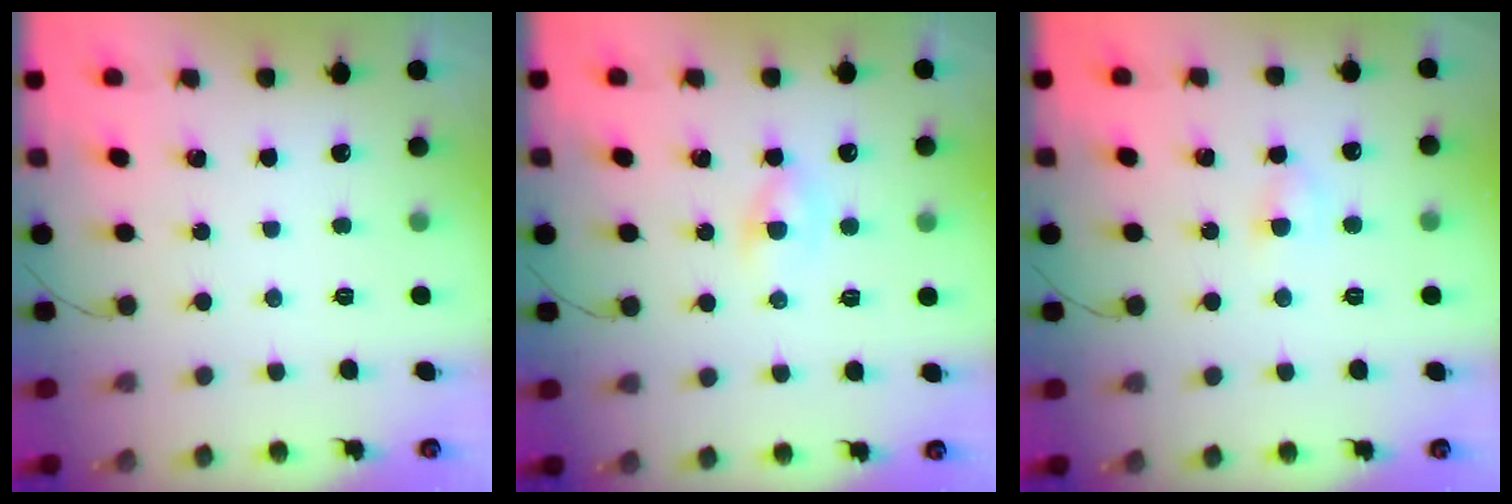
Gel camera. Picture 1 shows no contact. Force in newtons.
{"total": 2.9, "press": 2.7, "slide": 1.0}
{"total": 2.8, "press": 2.6, "slide": 1.0}